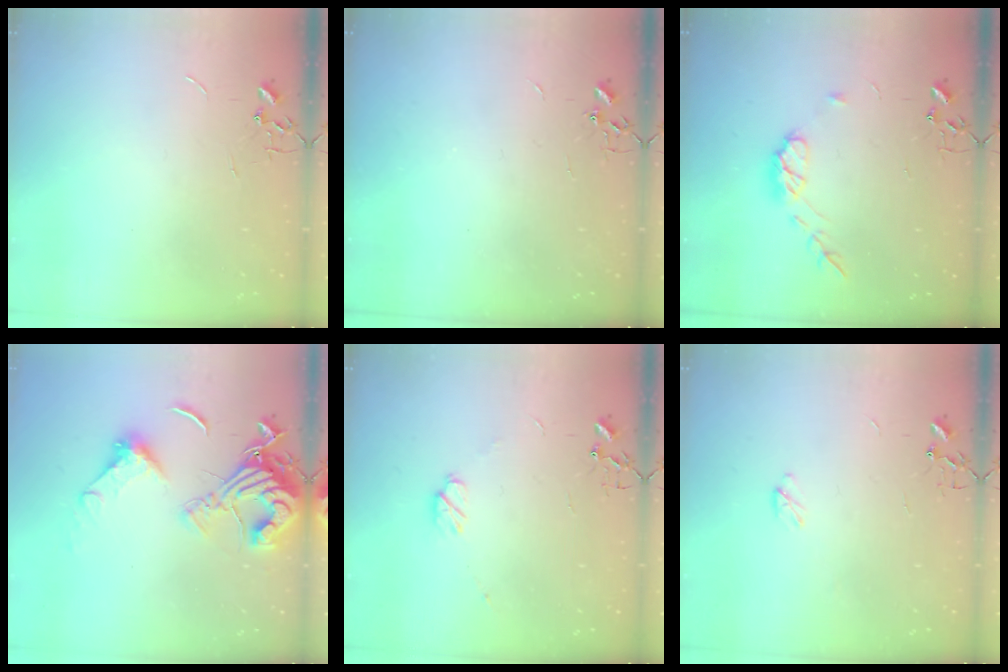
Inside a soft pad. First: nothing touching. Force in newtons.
{"total": 2.1, "press": 2.1, "slide": 0.4}
{"total": 8.5, "press": 8.4, "slide": 0.5}
{"total": 17.3, "press": 17.2, "slide": 1.5}
{"total": 3.7, "press": 3.6, "slide": 0.7}
{"total": 2.9, "press": 2.9, "slide": 0.4}